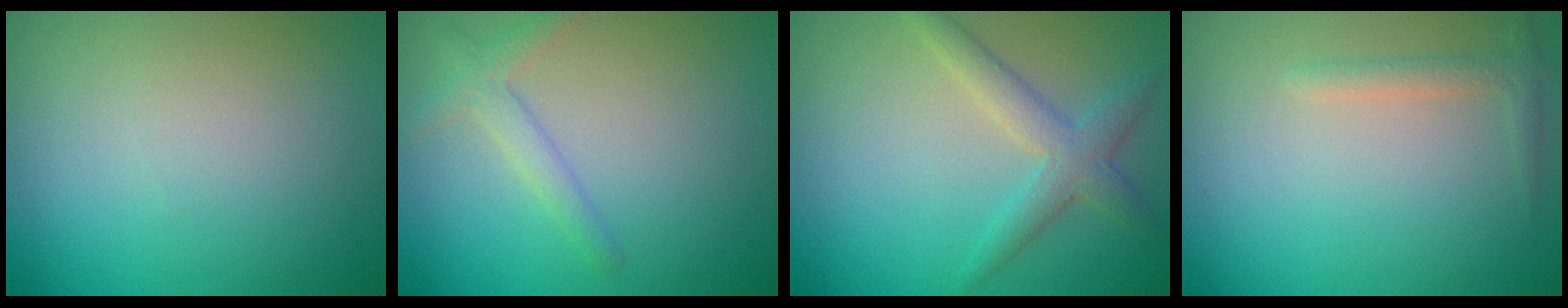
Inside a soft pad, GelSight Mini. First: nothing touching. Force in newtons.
{"total": 2.0, "press": 2.0, "slide": 0.1}
{"total": 2.9, "press": 2.9, "slide": 0.2}
{"total": 1.3, "press": 1.3, "slide": 0.1}